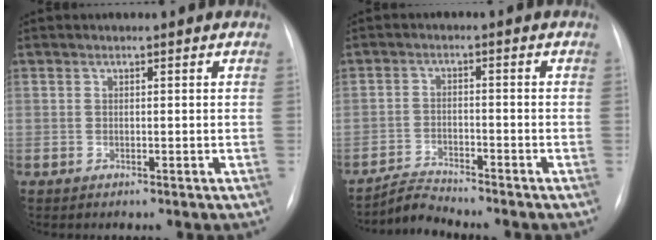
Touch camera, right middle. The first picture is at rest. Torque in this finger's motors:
{"motor_torque": [-0.38, -0.33, -0.02, -0.01]}